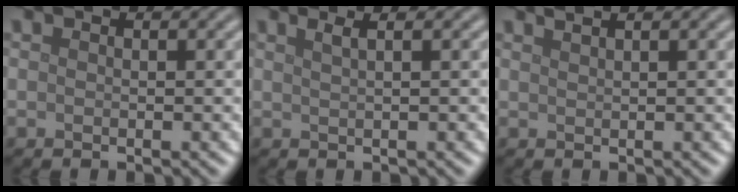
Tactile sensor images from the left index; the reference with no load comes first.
{"total": 2.9, "force": [1.7, 1.4, 1.9], "torque": [-0.003, 0.013, -0.008]}
{"total": 2.4, "force": [1.8, 1.0, 1.3], "torque": [0.000, 0.009, 0.001]}